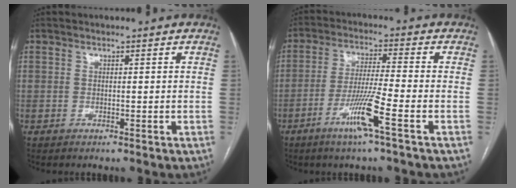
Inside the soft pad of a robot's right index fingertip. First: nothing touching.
{"total": 8.4, "force": [-4.1, -1.0, 7.3], "torque": [-0.142, -0.013, -0.081]}